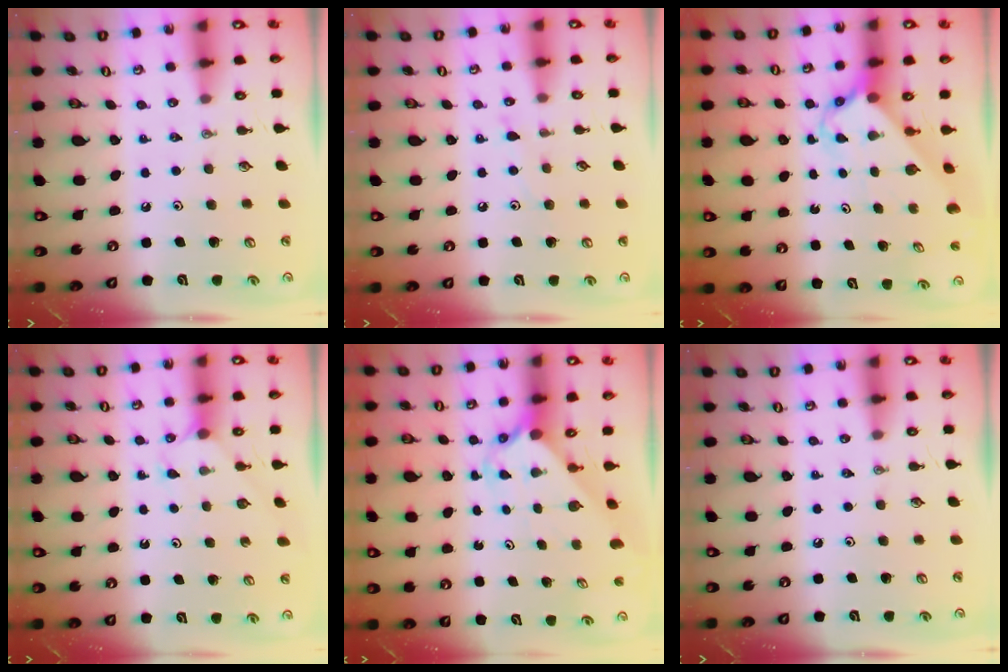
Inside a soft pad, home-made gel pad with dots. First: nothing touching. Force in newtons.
{"total": 5.7, "press": 5.6, "slide": 0.7}
{"total": 2.9, "press": 2.9, "slide": 0.3}
{"total": 4.3, "press": 4.3, "slide": 0.4}
{"total": 2.4, "press": 2.4, "slide": 0.3}
{"total": 0.0}